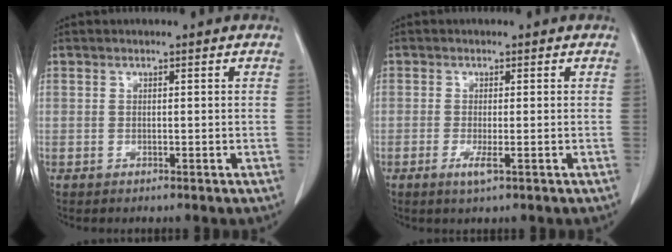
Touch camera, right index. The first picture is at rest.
{"total": 4.4, "force": [-1.8, 0.9, 4.0], "torque": [-0.081, -0.008, -0.030]}